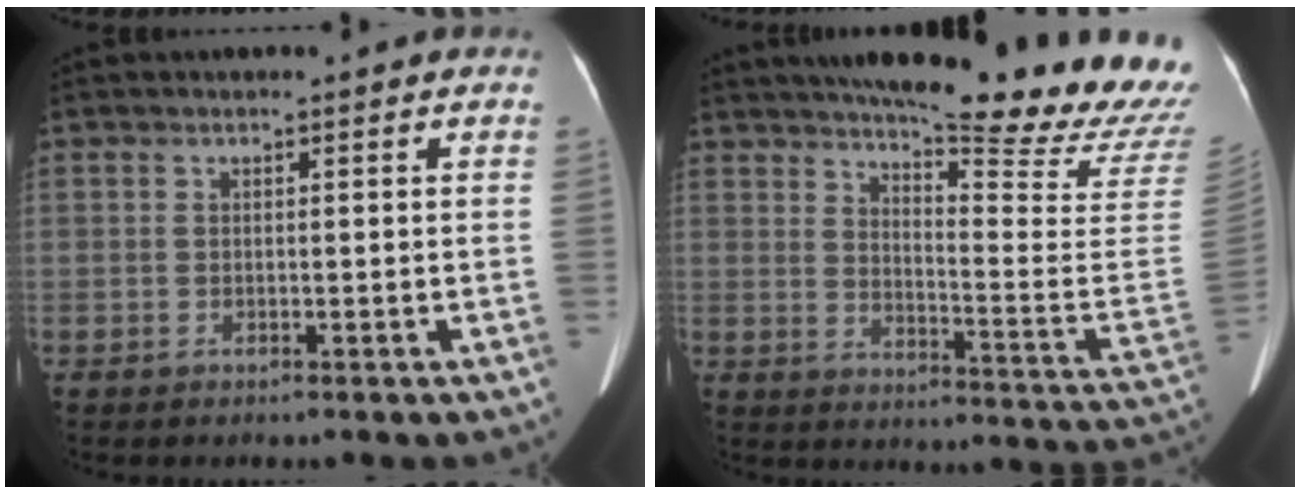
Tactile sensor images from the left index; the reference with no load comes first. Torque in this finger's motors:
{"motor_torque": [0.77, -1.37, 0.46, 0.10]}